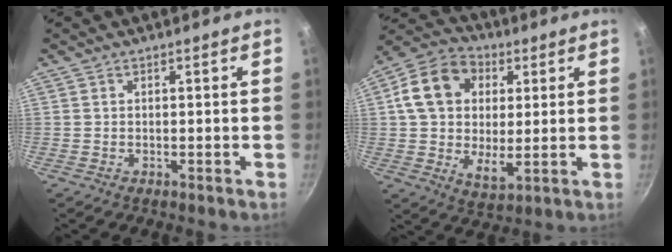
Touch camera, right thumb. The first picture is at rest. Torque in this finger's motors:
{"motor_torque": [-0.85, 1.73, 1.55, 0.06, 0.38]}